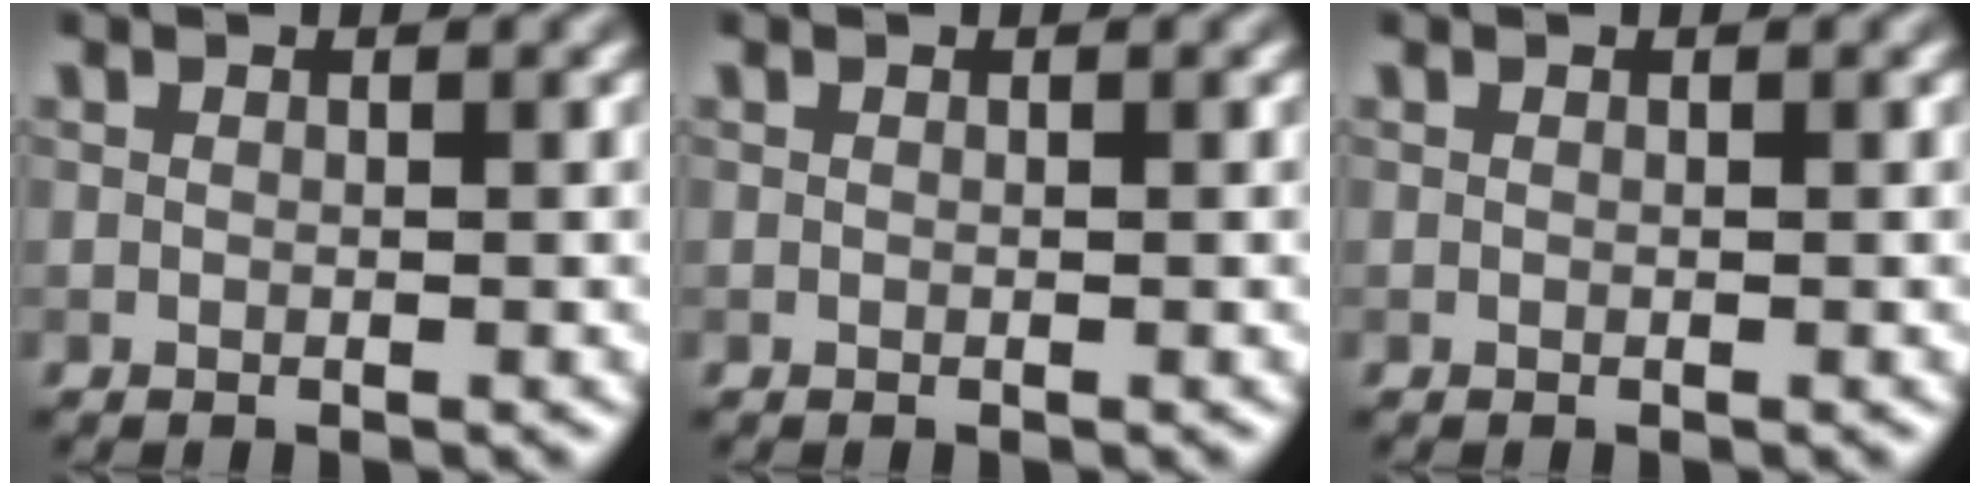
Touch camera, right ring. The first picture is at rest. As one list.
[{"total": 0.0}, {"total": 0.0}]